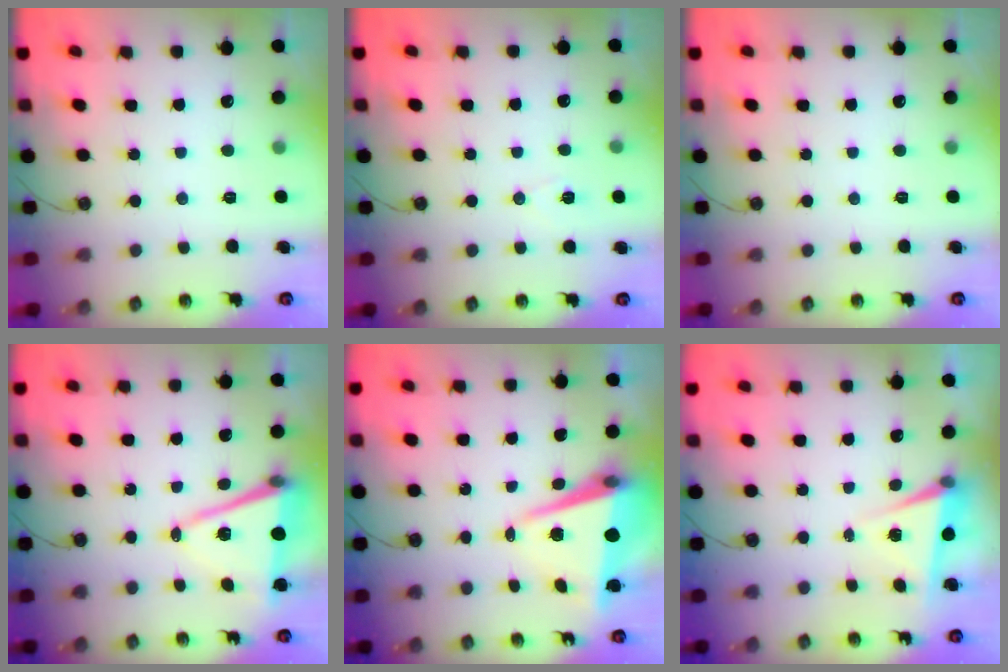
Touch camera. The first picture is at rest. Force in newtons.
{"total": 5.8, "press": 3.8, "slide": 4.4}
{"total": 0.0}
{"total": 10.6, "press": 9.8, "slide": 3.9}
{"total": 8.6, "press": 8.1, "slide": 3.0}
{"total": 5.3, "press": 4.0, "slide": 3.6}